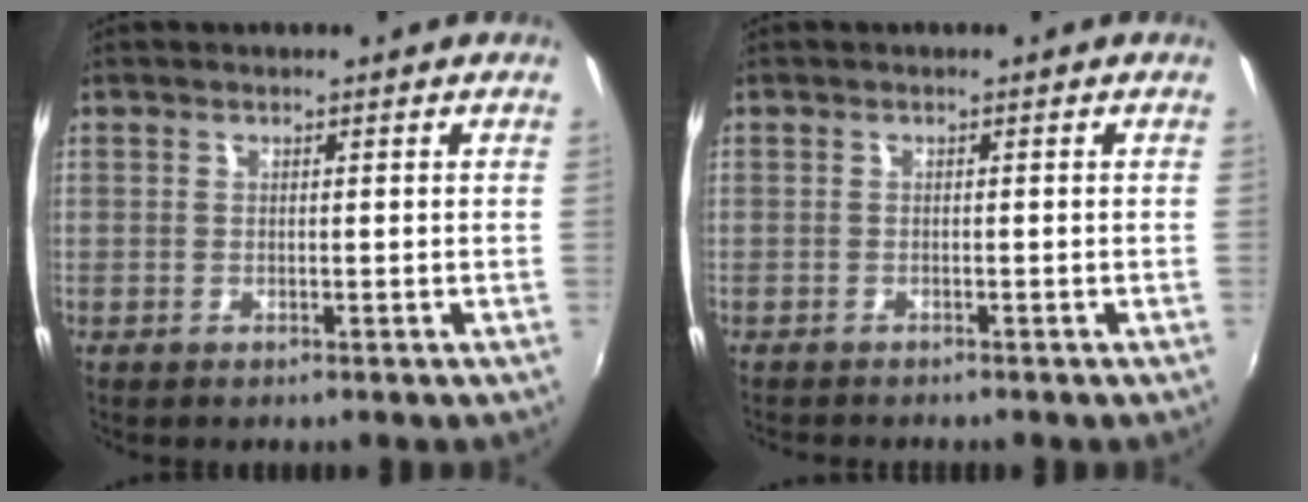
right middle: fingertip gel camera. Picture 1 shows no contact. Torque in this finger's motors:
{"motor_torque": [0.42, -0.60, 0.07, 0.05]}